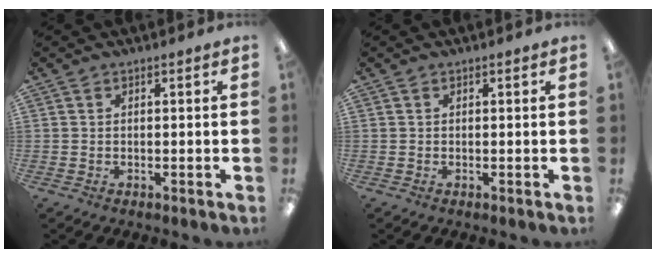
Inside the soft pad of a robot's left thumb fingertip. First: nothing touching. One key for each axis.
{"total": 0.0}